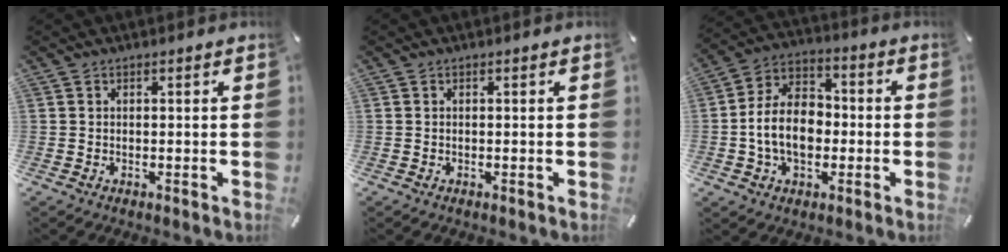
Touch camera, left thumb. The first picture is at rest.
{"total": 0.0}
{"total": 11.8, "force": [-2.2, 8.8, 7.6], "torque": [-0.168, 0.018, -0.043]}